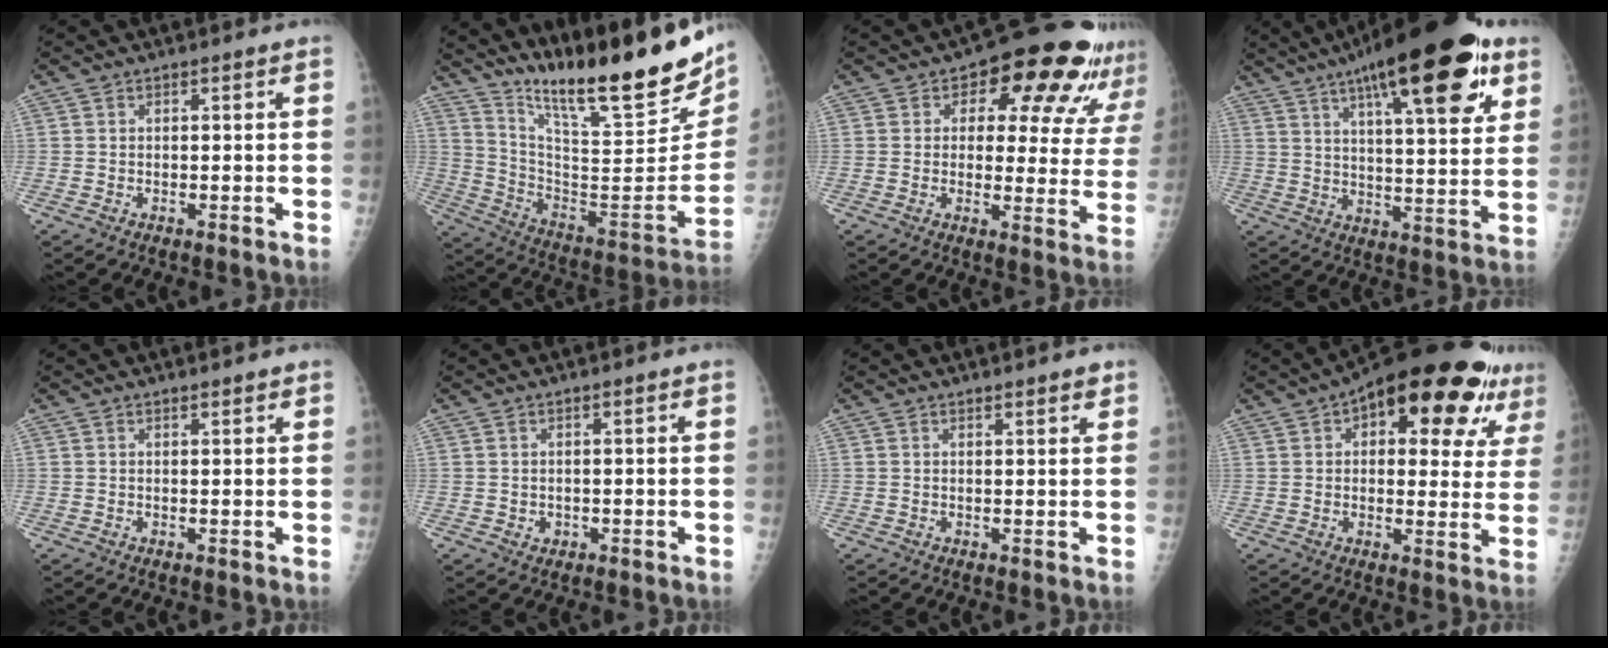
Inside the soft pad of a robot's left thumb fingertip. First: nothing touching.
{"total": 27.6, "force": [20.0, 4.8, 18.3], "torque": [-0.265, -0.102, 0.320]}
{"total": 17.0, "force": [10.1, 8.8, 10.4], "torque": [-0.079, -0.030, 0.111]}
{"total": 24.7, "force": [13.2, 7.1, 19.6], "torque": [-0.279, -0.020, 0.196]}
{"total": 1.1, "force": [0.9, 0.2, 0.5], "torque": [-0.004, -0.003, 0.012]}
{"total": 1.1, "force": [-0.1, 1.0, 0.5], "torque": [-0.004, 0.001, 0.003]}
{"total": 1.8, "force": [1.5, 0.4, 1.0], "torque": [-0.010, -0.006, 0.019]}
{"total": 22.1, "force": [10.9, 9.4, 16.7], "torque": [-0.194, 0.003, 0.143]}